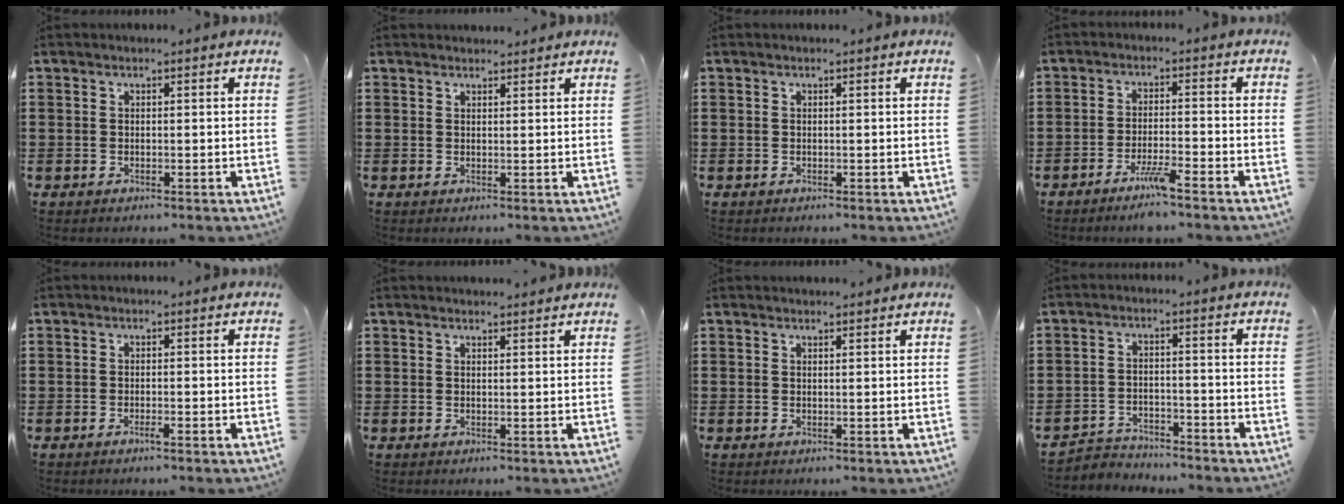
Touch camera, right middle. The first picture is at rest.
{"total": 1.2, "force": [1.2, 0.3, 0.0], "torque": [0.005, -0.001, 0.020]}
{"total": 0.0}
{"total": 4.2, "force": [-3.3, 0.0, 2.7], "torque": [-0.050, -0.004, -0.060]}
{"total": 1.1, "force": [-0.7, 0.0, 0.8], "torque": [-0.014, -0.003, -0.012]}
{"total": 1.1, "force": [1.1, 0.1, 0.1], "torque": [0.003, -0.003, 0.019]}
{"total": 0.8, "force": [0.8, 0.0, 0.0], "torque": [0.005, -0.004, 0.013]}
{"total": 3.4, "force": [-3.3, 0.6, 0.0], "torque": [-0.008, 0.003, -0.072]}